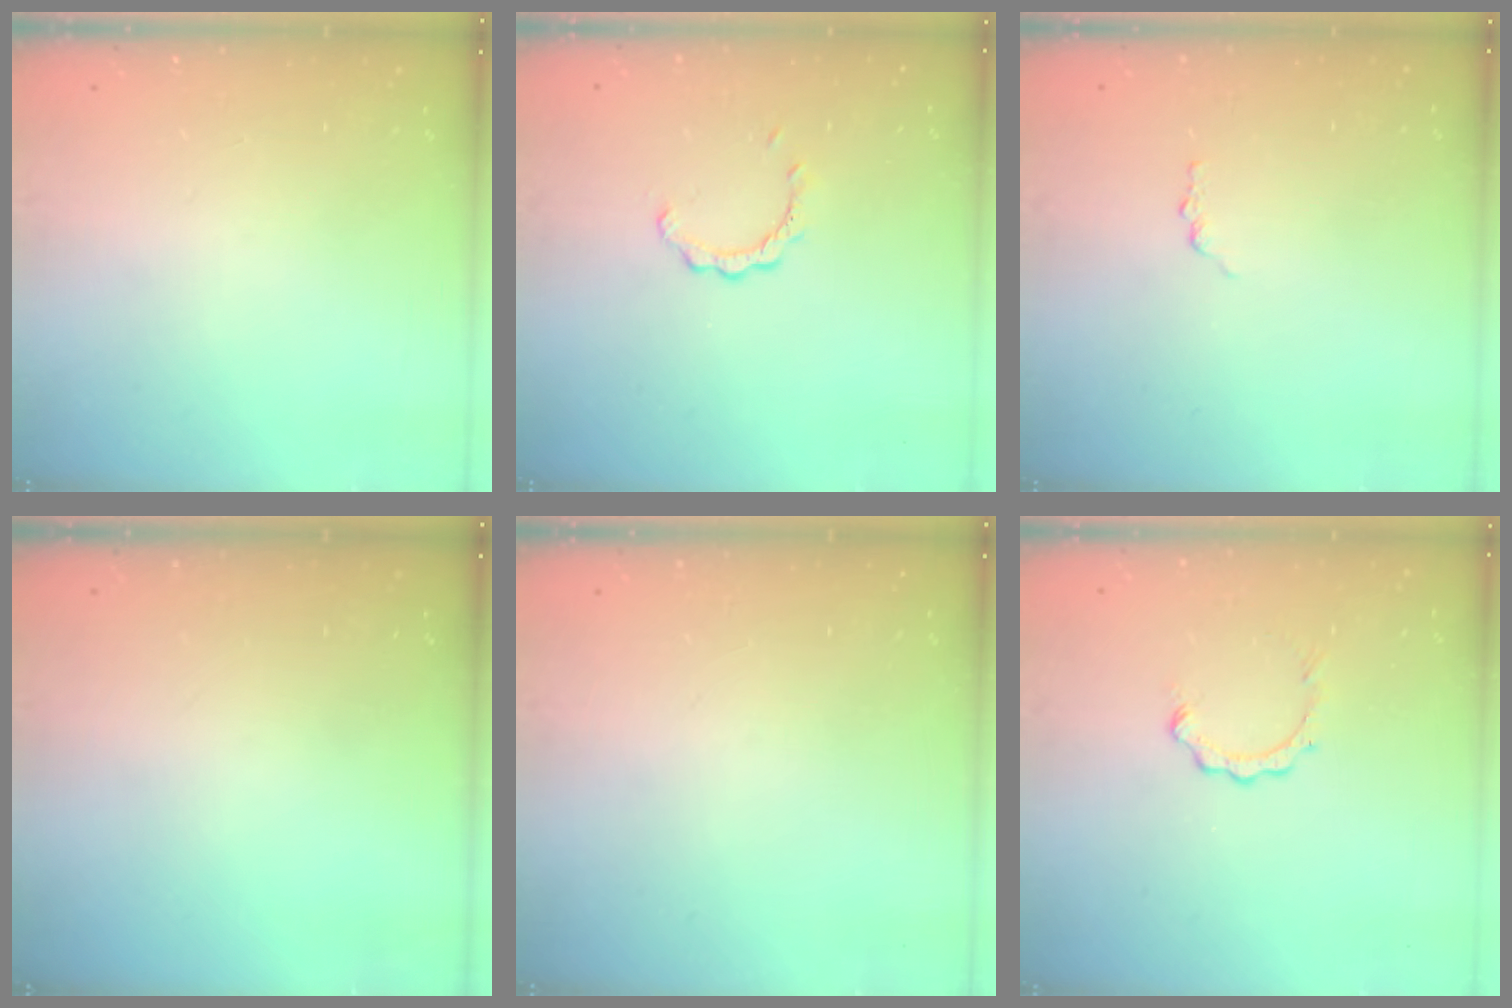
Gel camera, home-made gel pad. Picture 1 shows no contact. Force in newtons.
{"total": 2.2, "press": 2.2, "slide": 0.1}
{"total": 0.8, "press": 0.8, "slide": 0.1}
{"total": 0.0}
{"total": 0.0}
{"total": 2.4, "press": 2.4, "slide": 0.3}